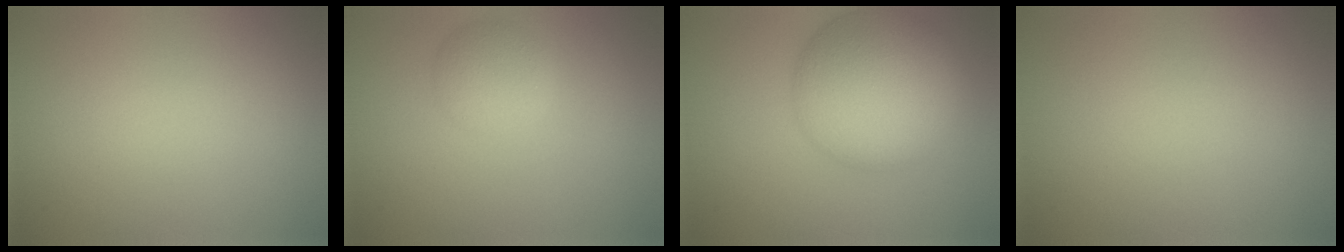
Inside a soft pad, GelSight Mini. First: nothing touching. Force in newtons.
{"total": 2.7, "press": 2.6, "slide": 0.2}
{"total": 9.5, "press": 9.5, "slide": 0.5}
{"total": 0.0}